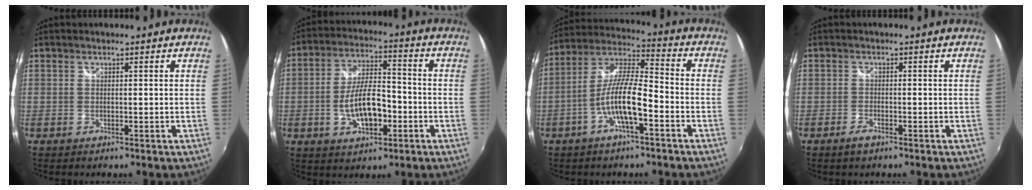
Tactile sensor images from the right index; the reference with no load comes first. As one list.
[{"total": 11.1, "force": [-3.3, 4.9, 9.4], "torque": [-0.180, 0.007, -0.049]}, {"total": 11.2, "force": [-4.5, 2.4, 10.0], "torque": [-0.205, 0.005, -0.085]}, {"total": 1.9, "force": [-1.5, 0.7, 1.0], "torque": [-0.027, -0.003, -0.030]}]